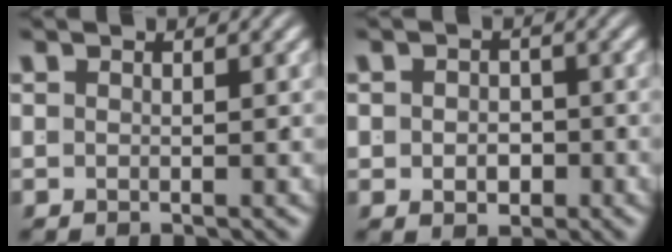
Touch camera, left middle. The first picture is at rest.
{"total": 2.1, "force": [-0.7, 1.6, 1.1], "torque": [-0.016, -0.013, -0.005]}